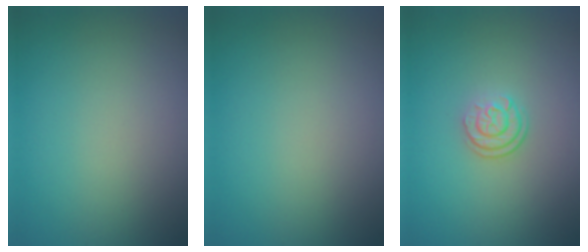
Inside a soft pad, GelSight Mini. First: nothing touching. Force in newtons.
{"total": 0.0}
{"total": 2.4, "press": 1.7, "slide": 1.7}